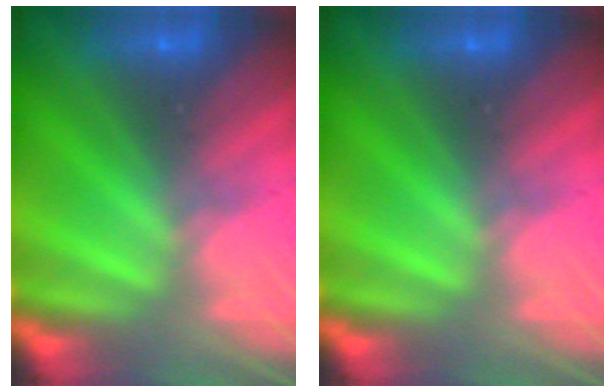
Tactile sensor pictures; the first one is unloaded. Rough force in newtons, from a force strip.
{"total": 0.0}